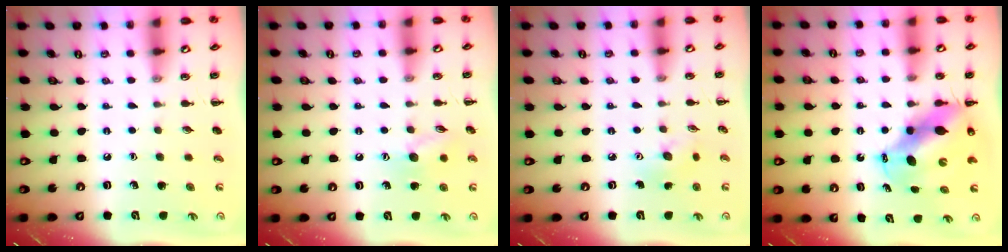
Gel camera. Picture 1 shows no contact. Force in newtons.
{"total": 8.6, "press": 8.5, "slide": 1.2}
{"total": 3.9, "press": 3.8, "slide": 0.7}
{"total": 10.6, "press": 10.2, "slide": 3.0}